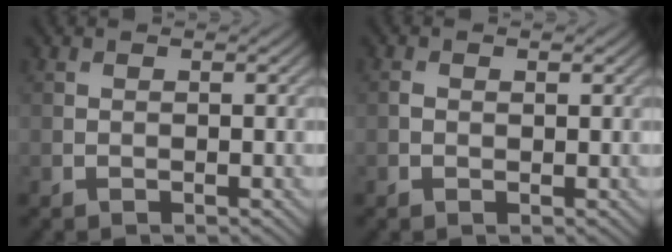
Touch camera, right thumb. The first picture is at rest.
{"total": 0.8, "force": [0.2, 0.5, 0.6], "torque": [-0.010, 0.000, 0.001]}